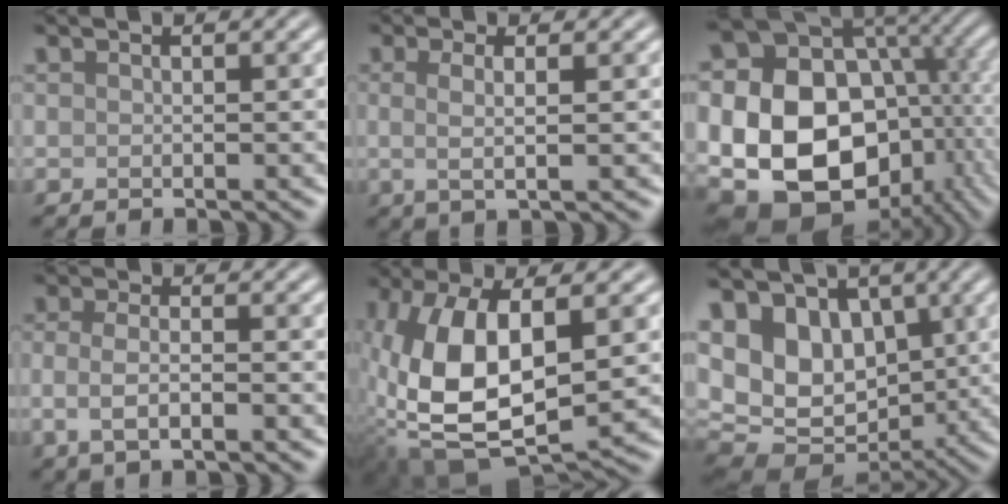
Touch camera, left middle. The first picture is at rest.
{"total": 2.6, "force": [0.1, 0.7, 2.5], "torque": [-0.048, -0.001, 0.000]}
{"total": 21.9, "force": [-2.4, 16.7, 14.1], "torque": [-0.277, -0.021, -0.025]}
{"total": 3.1, "force": [-0.9, 1.2, 2.7], "torque": [-0.057, -0.003, -0.021]}
{"total": 12.9, "force": [-0.3, 6.7, 11.0], "torque": [-0.234, -0.017, 0.000]}
{"total": 11.2, "force": [2.0, 8.5, 7.1], "torque": [-0.129, 0.013, 0.034]}